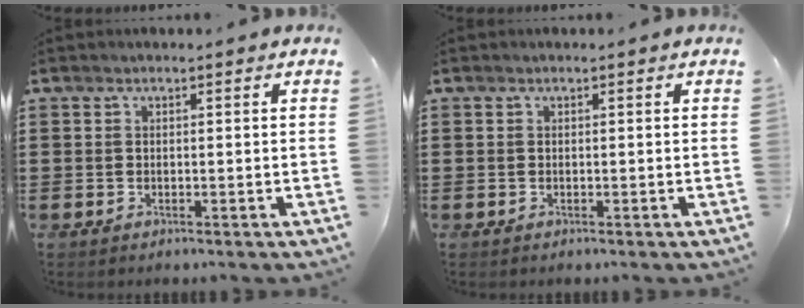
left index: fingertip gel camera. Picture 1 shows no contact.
{"total": 0.0}